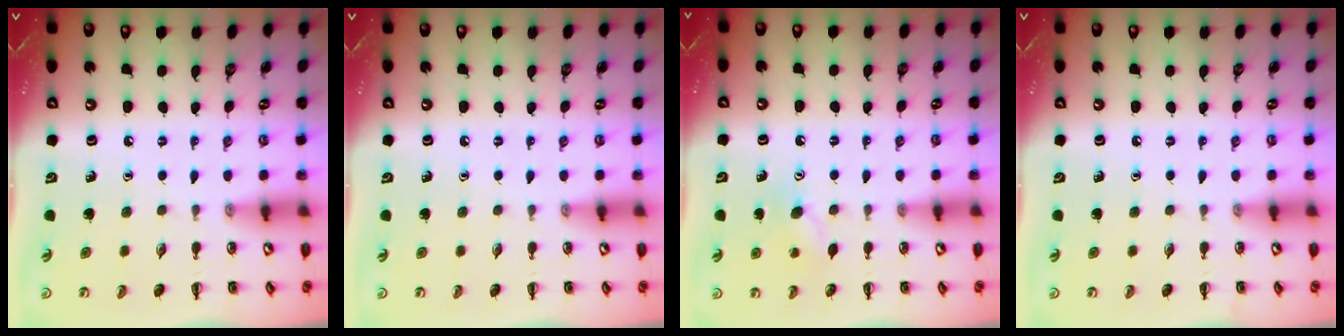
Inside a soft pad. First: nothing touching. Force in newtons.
{"total": 0.0}
{"total": 7.3, "press": 7.1, "slide": 1.6}
{"total": 0.0}